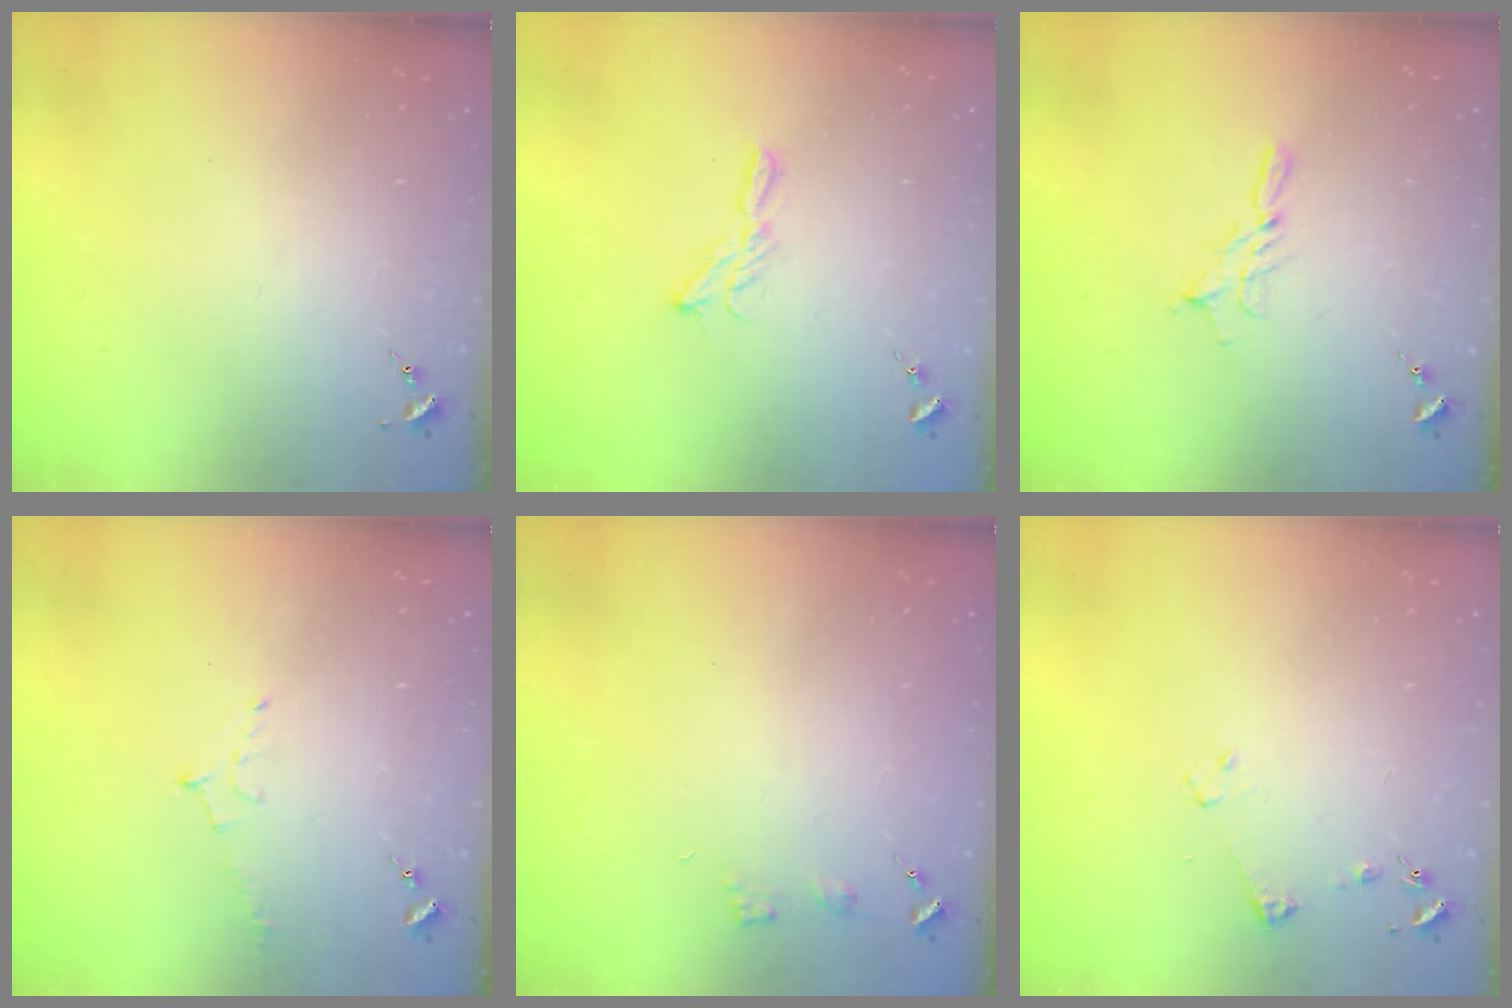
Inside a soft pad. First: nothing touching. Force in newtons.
{"total": 6.3, "press": 6.3, "slide": 0.3}
{"total": 5.6, "press": 5.6, "slide": 0.2}
{"total": 5.7, "press": 5.7, "slide": 0.6}
{"total": 3.6, "press": 3.6, "slide": 0.5}
{"total": 4.5, "press": 4.5, "slide": 0.6}